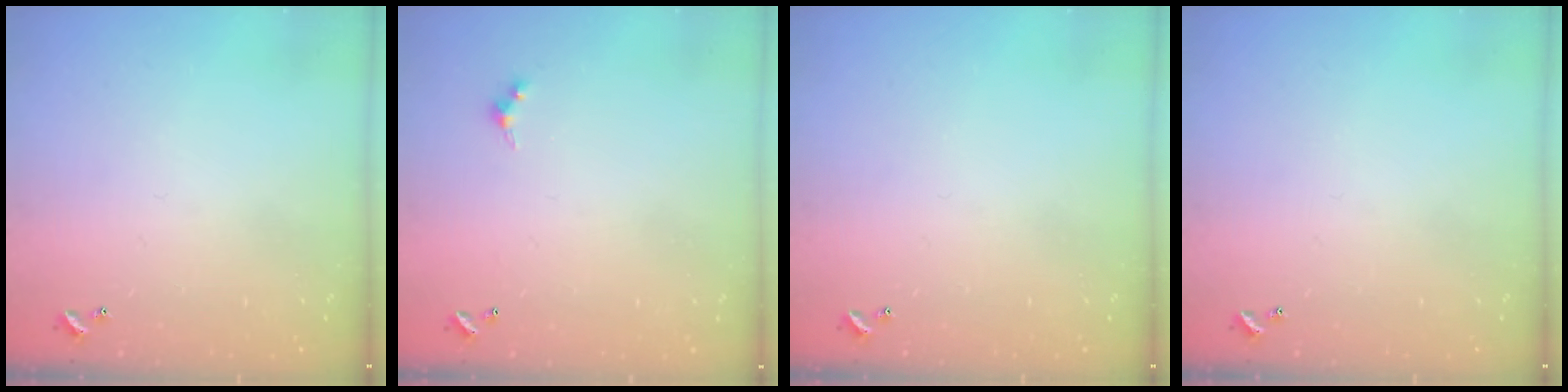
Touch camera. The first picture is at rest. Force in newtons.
{"total": 2.4, "press": 2.3, "slide": 0.5}
{"total": 0.0}
{"total": 0.0}